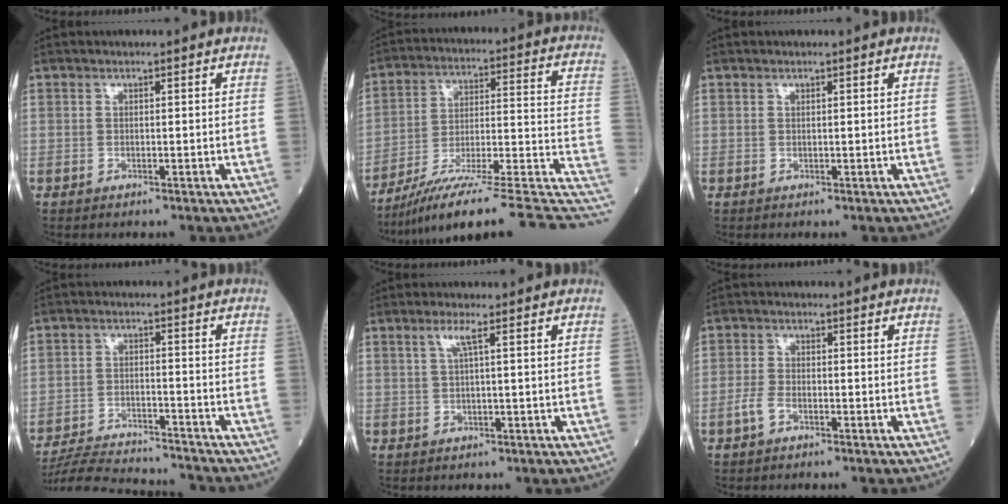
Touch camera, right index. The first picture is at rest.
{"total": 23.0, "force": [-16.8, 1.3, 15.7], "torque": [-0.167, 0.029, -0.257]}
{"total": 0.0}
{"total": 14.4, "force": [-13.9, 1.2, 3.8], "torque": [-0.064, 0.000, -0.212]}
{"total": 2.0, "force": [0.7, -0.4, 1.8], "torque": [-0.045, 0.004, 0.015]}
{"total": 2.5, "force": [-1.5, 1.1, 1.7], "torque": [-0.043, 0.002, -0.033]}